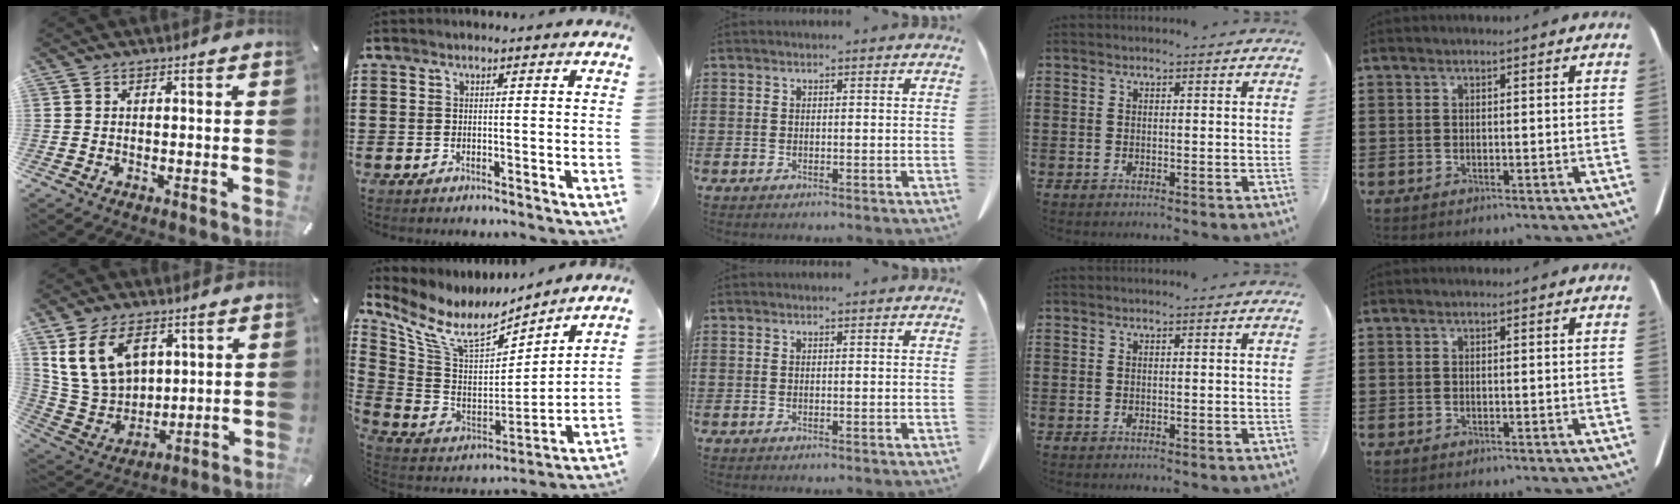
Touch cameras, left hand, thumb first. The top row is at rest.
{"thumb": {"total": 14.5, "force": [6.7, 10.3, 7.8], "torque": [-0.179, -0.017, 0.129]}, "index": {"total": 10.2, "force": [7.0, 4.7, 5.8], "torque": [-0.147, -0.039, 0.123]}}